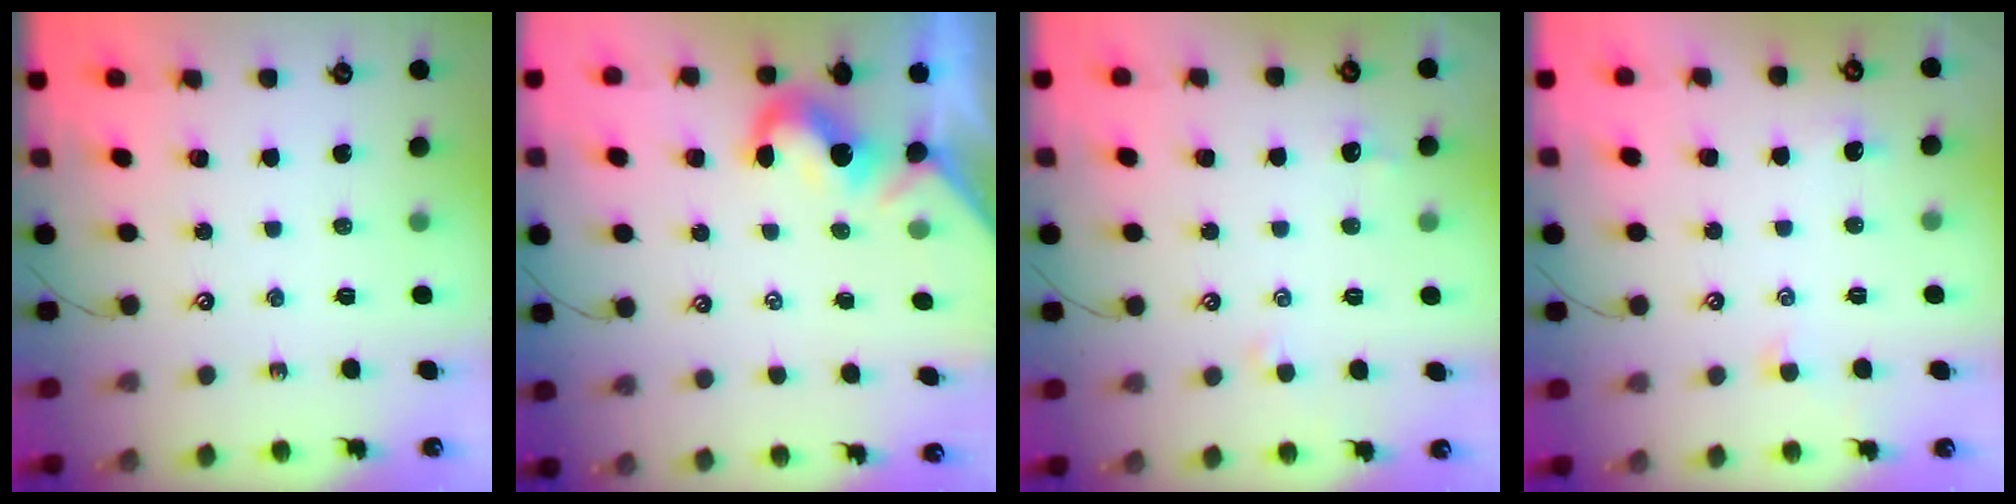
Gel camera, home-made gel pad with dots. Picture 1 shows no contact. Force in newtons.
{"total": 1.6, "press": 1.3, "slide": 0.8}
{"total": 0.6, "press": 0.2, "slide": 0.6}
{"total": 0.8, "press": 0.5, "slide": 0.7}